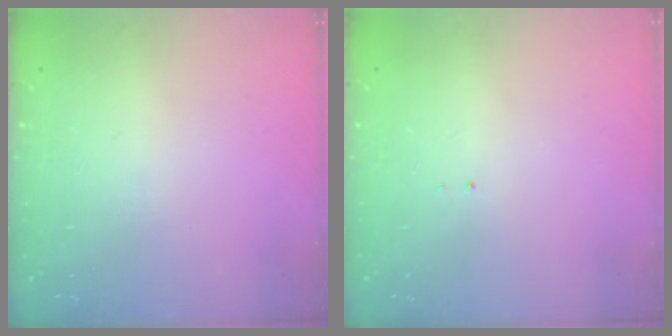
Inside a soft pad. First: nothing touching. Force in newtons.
{"total": 0.7, "press": 0.7, "slide": 0.1}